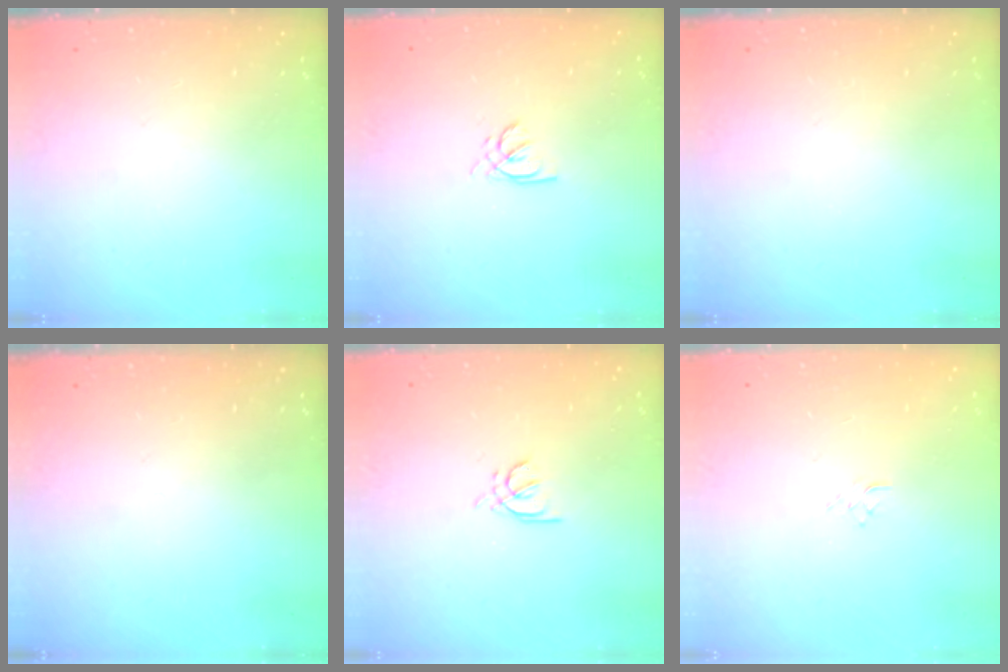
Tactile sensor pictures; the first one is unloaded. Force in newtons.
{"total": 1.4, "press": 1.4, "slide": 0.2}
{"total": 0.0}
{"total": 0.0}
{"total": 2.8, "press": 2.7, "slide": 0.8}
{"total": 3.7, "press": 3.7, "slide": 0.1}